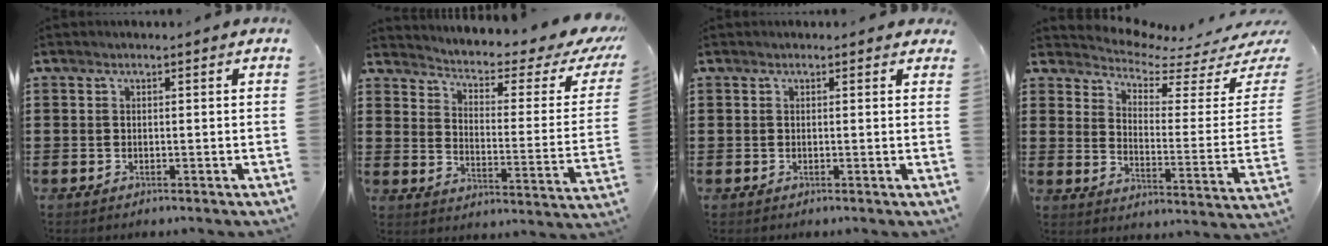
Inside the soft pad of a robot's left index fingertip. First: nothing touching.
{"total": 3.5, "force": [2.3, 0.5, 2.6], "torque": [-0.055, -0.029, 0.025]}
{"total": 0.6, "force": [0.5, 0.3, 0.2], "torque": [-0.005, 0.003, 0.008]}
{"total": 4.5, "force": [4.3, 0.6, 1.1], "torque": [-0.044, -0.046, 0.067]}